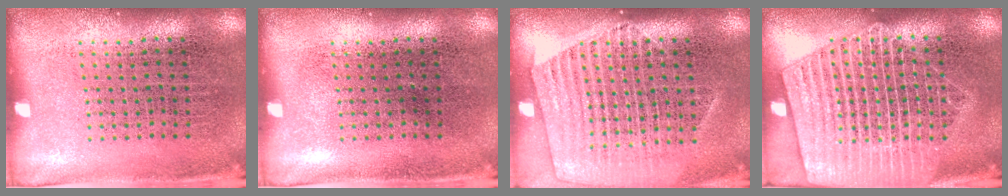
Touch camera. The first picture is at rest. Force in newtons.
{"total": 0.0}
{"total": 1.4, "press": 1.3, "slide": 0.5}
{"total": 2.8, "press": 2.8, "slide": 0.3}